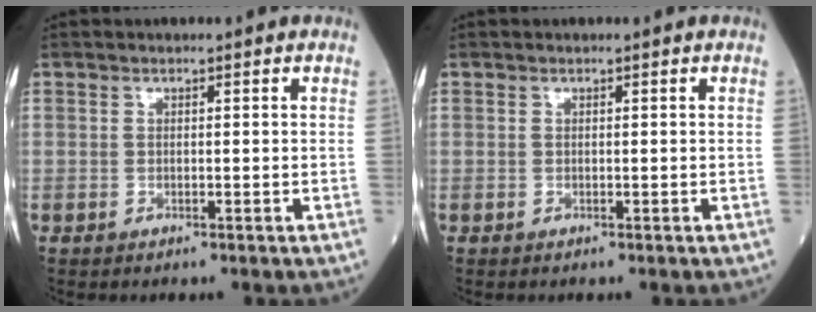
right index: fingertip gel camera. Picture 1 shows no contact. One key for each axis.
{"total": 0.0}